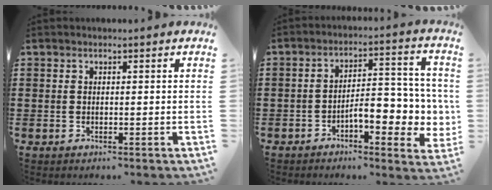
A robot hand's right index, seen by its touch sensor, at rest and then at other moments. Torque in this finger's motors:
{"motor_torque": [1.22, 0.02, 0.41, 0.14]}